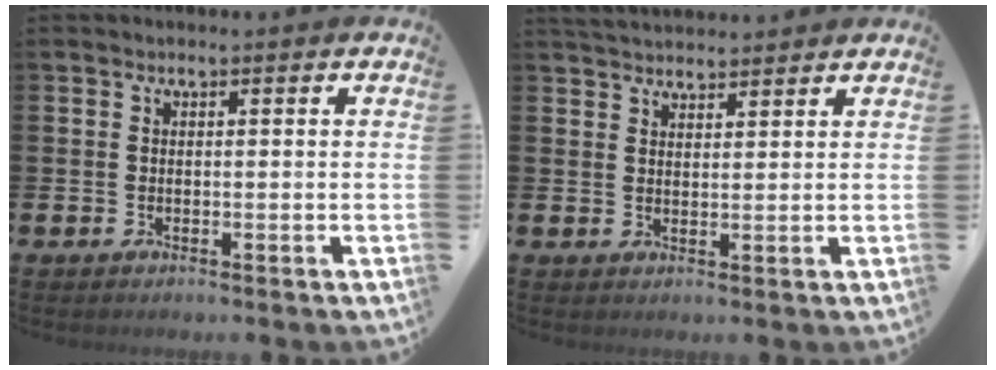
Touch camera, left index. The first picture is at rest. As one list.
[{"total": 3.3, "force": [3.3, 0.6, 0.2], "torque": [-0.007, -0.014, 0.060]}]